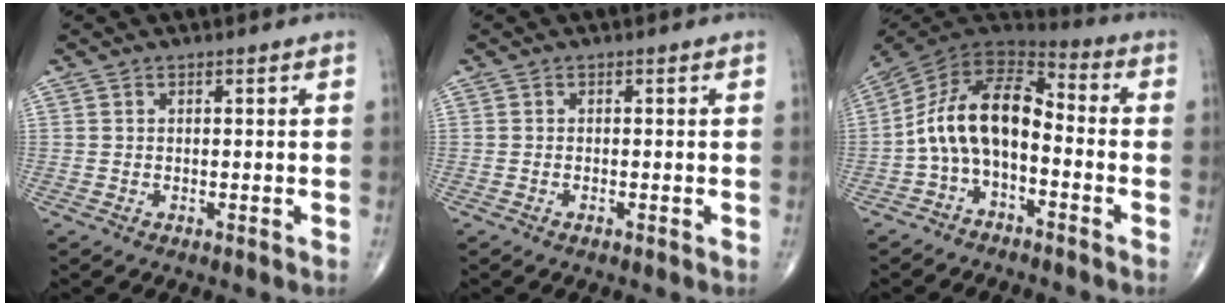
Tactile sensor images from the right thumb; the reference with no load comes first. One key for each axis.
{"total": 0.5, "fx": -0.3, "fy": 0.1, "fz": 0.4, "tx": -0.008, "ty": 0.000, "tz": -0.007}
{"total": 13.5, "fx": -2.8, "fy": 7.7, "fz": 10.8, "tx": -0.180, "ty": 0.073, "tz": -0.064}